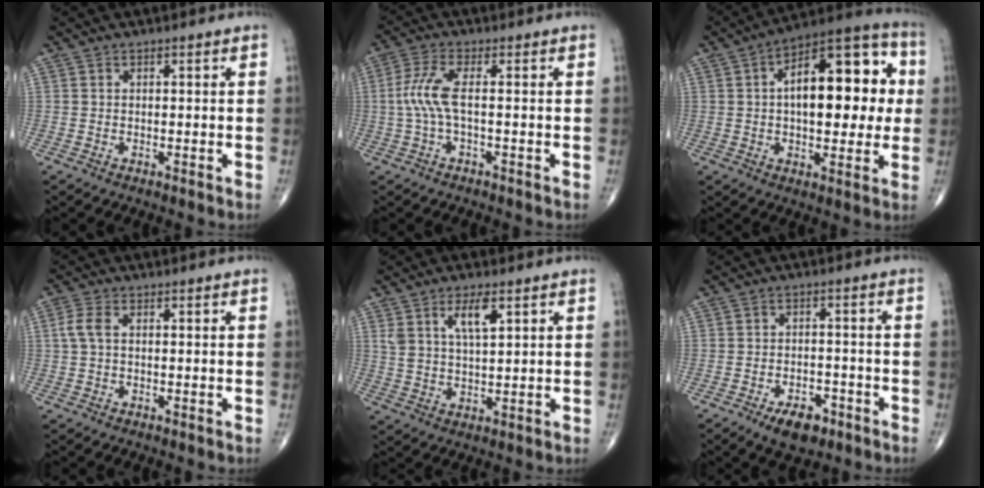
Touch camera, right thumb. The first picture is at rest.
{"total": 5.9, "force": [-0.3, 1.4, 5.8], "torque": [-0.154, 0.013, -0.011]}
{"total": 21.1, "force": [2.7, 10.2, 18.3], "torque": [-0.233, 0.028, 0.031]}
{"total": 3.2, "force": [0.4, 1.7, 2.6], "torque": [-0.071, 0.009, 0.005]}
{"total": 6.3, "force": [3.1, 2.1, 5.0], "torque": [-0.091, -0.015, 0.061]}
{"total": 6.5, "force": [-3.9, 3.3, 3.9], "torque": [-0.048, 0.017, -0.060]}